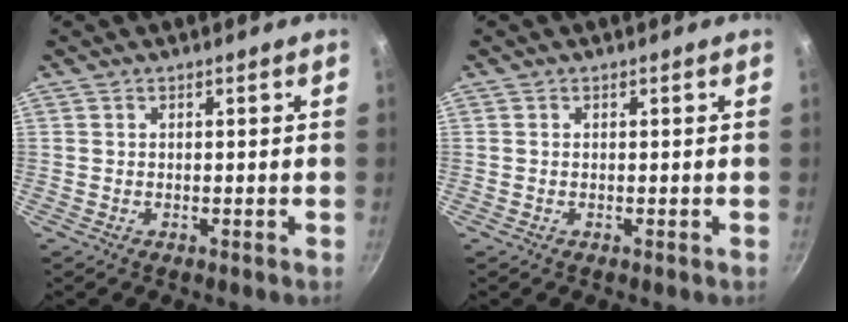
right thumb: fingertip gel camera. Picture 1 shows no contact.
{"total": 0.0}